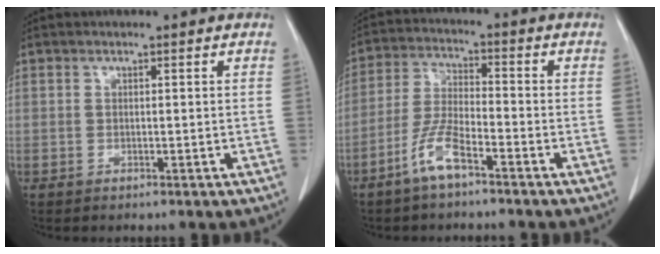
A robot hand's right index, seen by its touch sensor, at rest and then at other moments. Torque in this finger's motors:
{"motor_torque": [0.86, -0.79, 0.23, 0.06]}